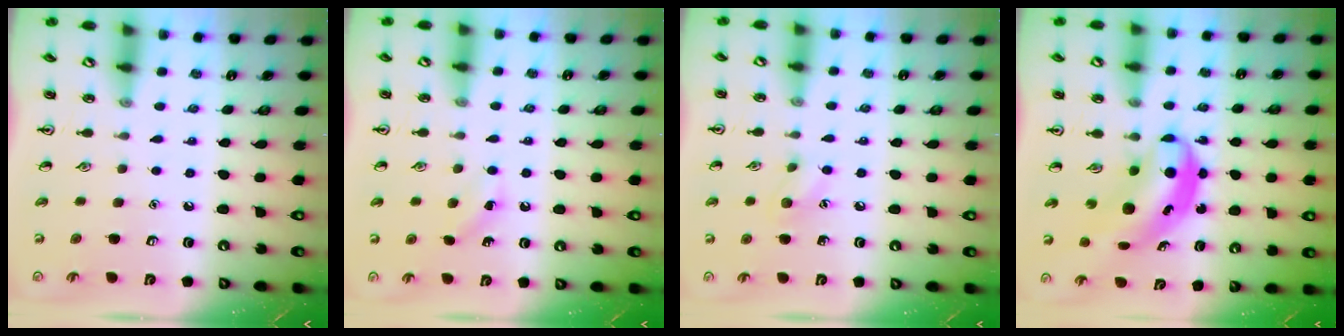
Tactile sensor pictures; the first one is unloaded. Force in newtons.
{"total": 2.8, "press": 2.6, "slide": 1.0}
{"total": 7.5, "press": 7.3, "slide": 1.9}
{"total": 7.6, "press": 7.5, "slide": 1.4}